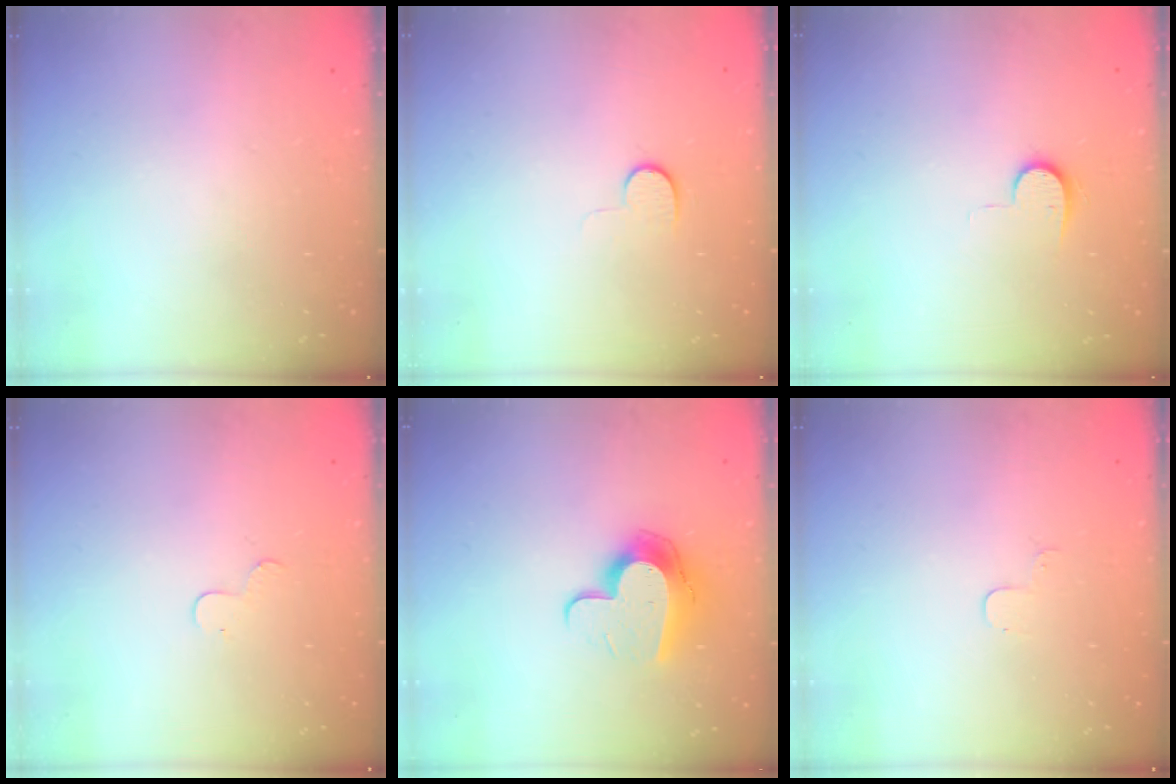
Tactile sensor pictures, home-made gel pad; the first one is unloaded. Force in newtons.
{"total": 4.5, "press": 4.4, "slide": 0.4}
{"total": 7.5, "press": 7.4, "slide": 0.8}
{"total": 3.4, "press": 3.4, "slide": 0.3}
{"total": 12.1, "press": 12.1, "slide": 0.4}
{"total": 3.2, "press": 3.2, "slide": 0.4}